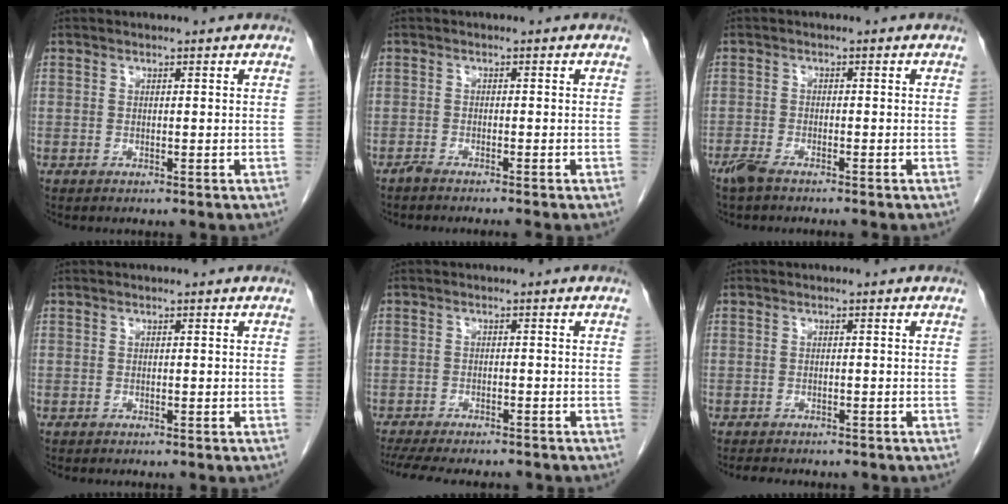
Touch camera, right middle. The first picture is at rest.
{"total": 2.3, "force": [-2.0, -0.5, 0.9], "torque": [-0.014, 0.000, -0.034]}
{"total": 3.1, "force": [-2.6, 0.4, 1.7], "torque": [-0.035, -0.007, -0.047]}
{"total": 0.0}
{"total": 13.1, "force": [-11.5, 3.1, 5.6], "torque": [-0.112, -0.013, -0.156]}
{"total": 4.7, "force": [-4.0, 1.6, 1.8], "torque": [-0.032, -0.007, -0.050]}